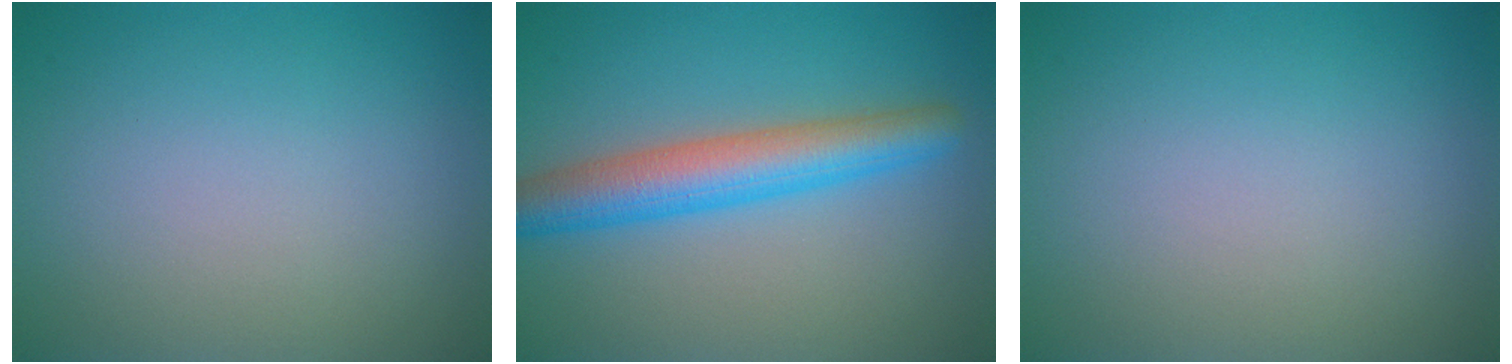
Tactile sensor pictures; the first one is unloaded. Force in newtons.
{"total": 5.6, "press": 5.6, "slide": 0.1}
{"total": 0.0}